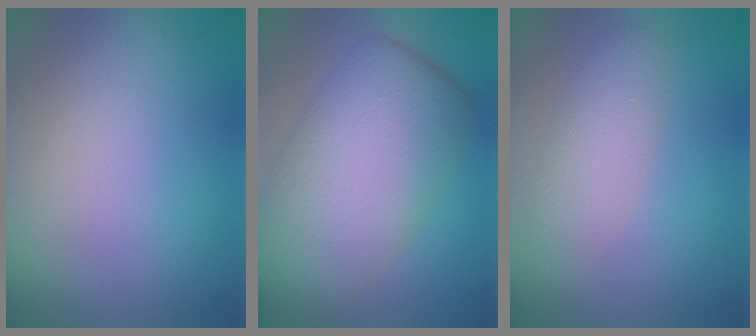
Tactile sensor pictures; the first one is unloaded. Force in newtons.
{"total": 10.7, "press": 10.7, "slide": 0.4}
{"total": 2.8, "press": 2.7, "slide": 0.3}